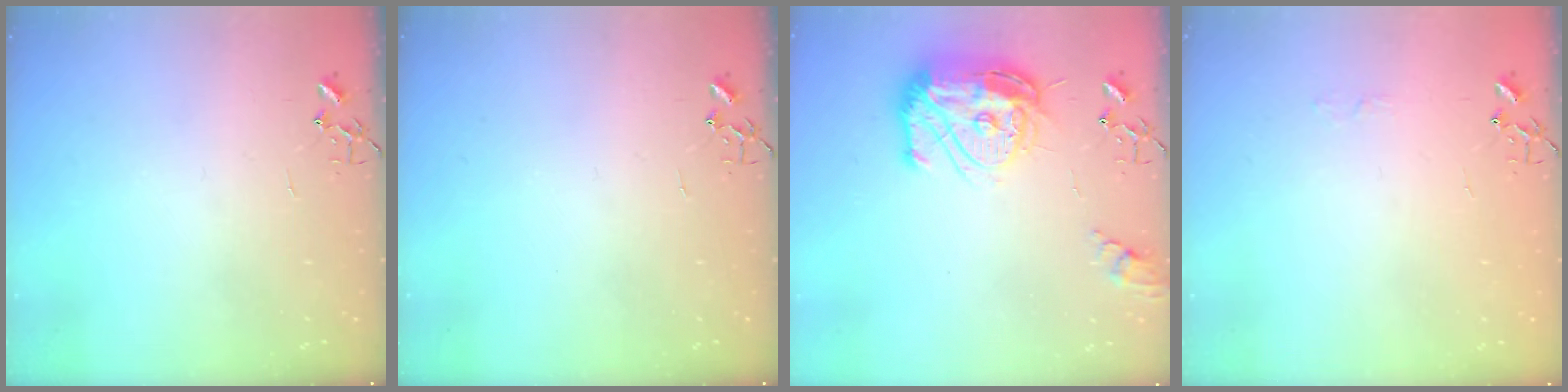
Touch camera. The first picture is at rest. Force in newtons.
{"total": 0.0}
{"total": 18.0, "press": 17.9, "slide": 1.6}
{"total": 3.5, "press": 3.4, "slide": 0.6}